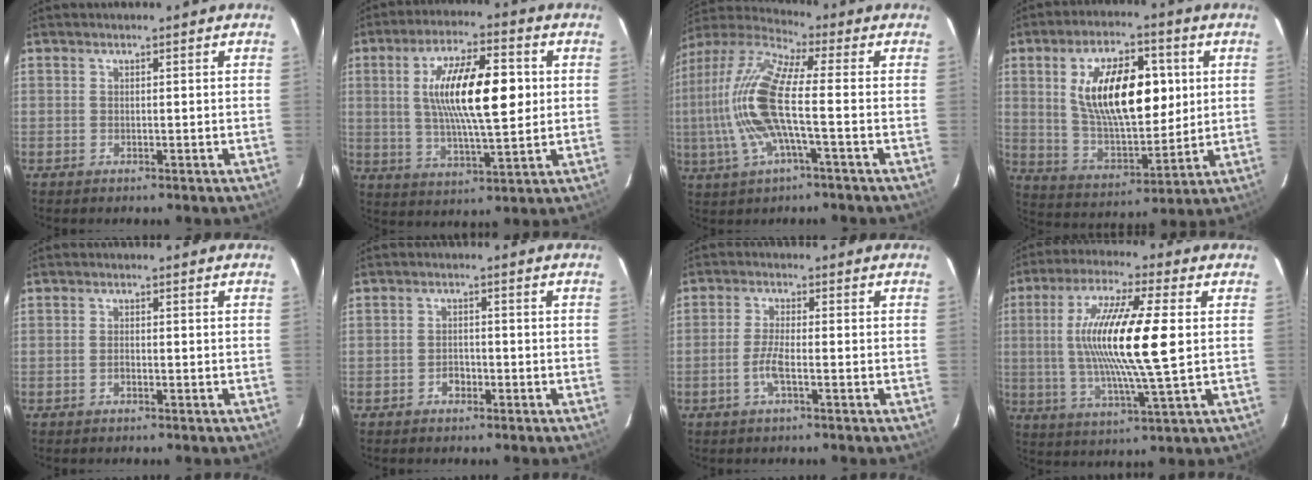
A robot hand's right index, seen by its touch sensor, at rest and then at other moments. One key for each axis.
{"total": 15.3, "fx": 2.2, "fy": 4.3, "fz": 14.5, "tx": -0.257, "ty": 0.009, "tz": 0.041}
{"total": 16.0, "fx": -1.1, "fy": 3.3, "fz": 15.6, "tx": -0.318, "ty": 0.004, "tz": -0.028}
{"total": 18.0, "fx": 4.1, "fy": 8.5, "fz": 15.4, "tx": -0.262, "ty": 0.010, "tz": 0.083}
{"total": 0.9, "fx": -0.5, "fy": 0.5, "fz": 0.6, "tx": -0.013, "ty": 0.003, "tz": -0.011}
{"total": 2.1, "fx": -1.3, "fy": 1.4, "fz": 0.8, "tx": -0.016, "ty": 0.006, "tz": -0.020}
{"total": 3.7, "fx": -1.6, "fy": 0.4, "fz": 3.4, "tx": -0.075, "ty": -0.001, "tz": -0.035}
{"total": 16.6, "fx": 1.5, "fy": 1.4, "fz": 16.5, "tx": -0.304, "ty": -0.003, "tz": 0.026}